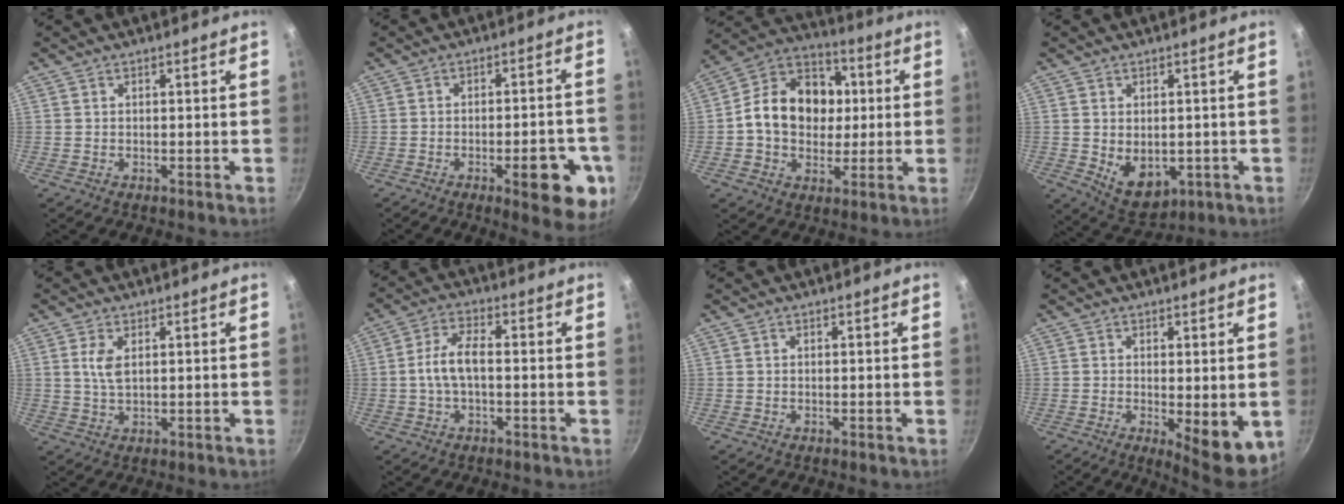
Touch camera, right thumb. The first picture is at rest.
{"total": 12.7, "force": [-4.8, 4.4, 10.9], "torque": [-0.104, 0.020, -0.058]}
{"total": 16.9, "force": [1.1, 13.3, 10.3], "torque": [-0.139, 0.022, 0.001]}
{"total": 8.1, "force": [-0.7, 5.6, 5.8], "torque": [-0.074, -0.013, 0.011]}
{"total": 3.9, "force": [1.1, 2.0, 3.2], "torque": [-0.063, -0.006, 0.023]}
{"total": 6.5, "force": [-0.5, 3.1, 5.8], "torque": [-0.117, 0.025, -0.016]}
{"total": 0.0}
{"total": 8.2, "force": [-1.0, 2.9, 7.5], "torque": [-0.087, -0.012, -0.004]}